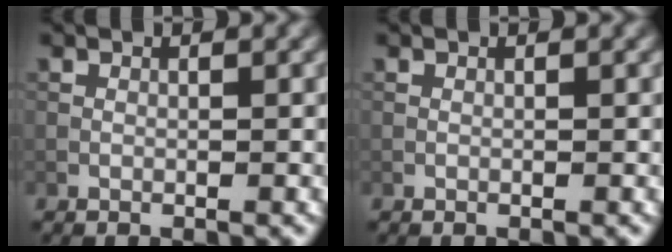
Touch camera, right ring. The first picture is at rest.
{"total": 0.0}